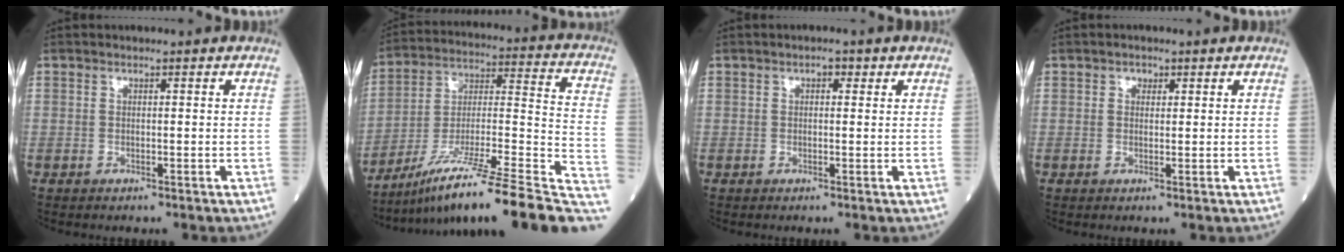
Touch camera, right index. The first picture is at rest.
{"total": 25.6, "force": [-19.1, 1.1, 17.1], "torque": [-0.197, 0.008, -0.308]}
{"total": 1.3, "force": [0.5, 0.7, 0.9], "torque": [-0.011, 0.006, 0.005]}
{"total": 1.1, "force": [0.5, 0.9, 0.5], "torque": [-0.005, 0.001, 0.005]}